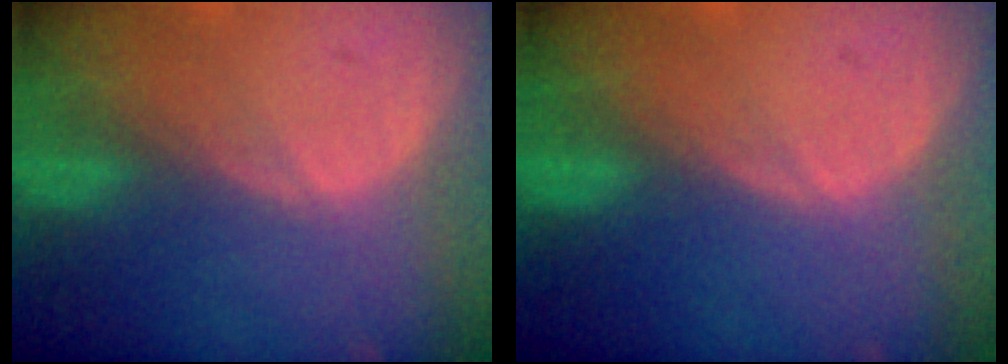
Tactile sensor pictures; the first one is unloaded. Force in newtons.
{"total": 0.0}